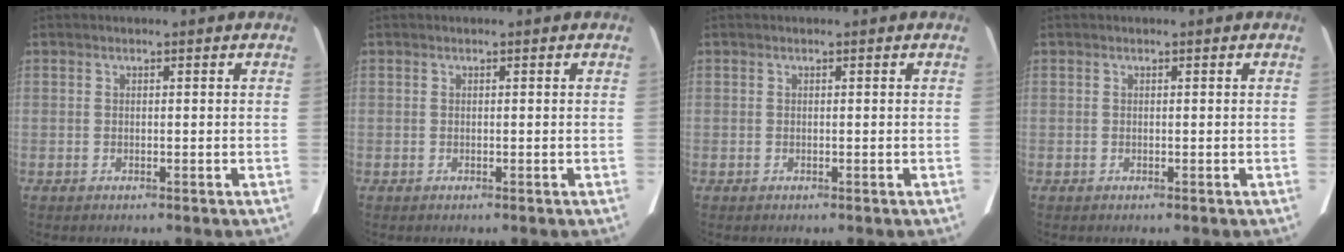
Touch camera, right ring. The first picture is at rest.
{"total": 0.0}
{"total": 0.0}
{"total": 0.0}